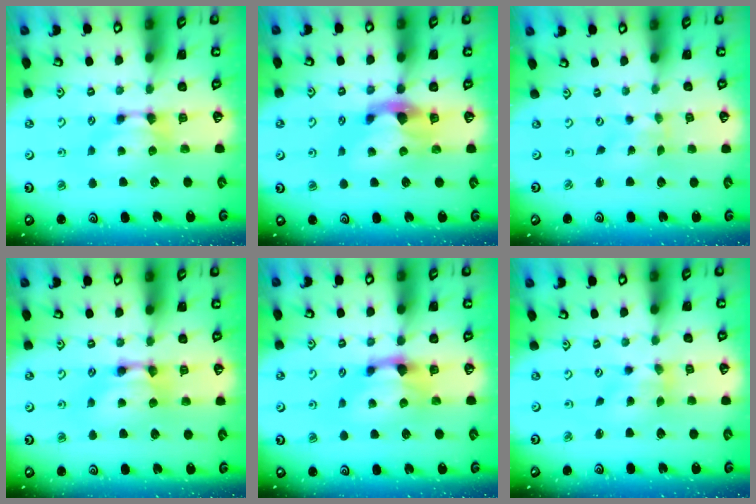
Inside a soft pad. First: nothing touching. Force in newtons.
{"total": 2.7, "press": 2.4, "slide": 1.3}
{"total": 5.1, "press": 5.0, "slide": 0.9}
{"total": 2.5, "press": 2.5, "slide": 0.1}
{"total": 1.6, "press": 1.0, "slide": 1.3}
{"total": 1.7, "press": 1.0, "slide": 1.3}